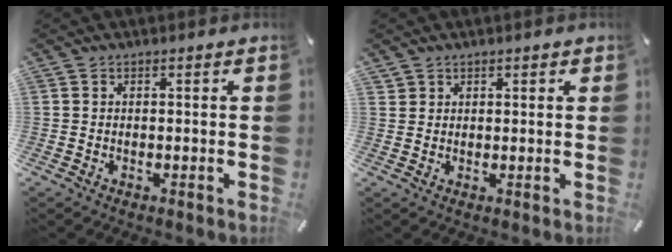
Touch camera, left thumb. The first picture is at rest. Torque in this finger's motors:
{"motor_torque": [0.37, -0.77, 0.02, -0.02, 0.00]}